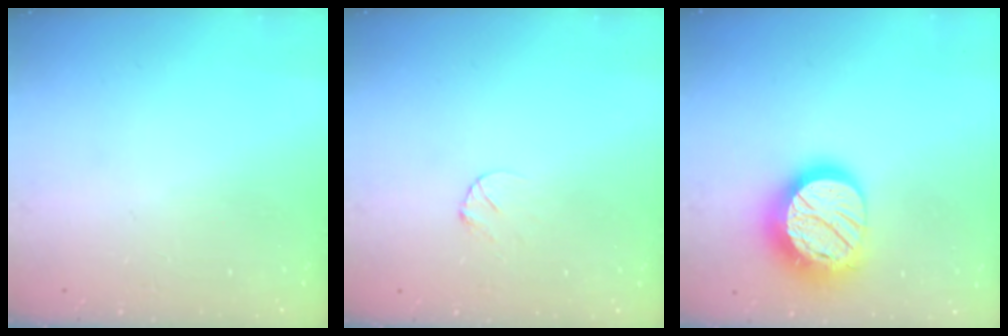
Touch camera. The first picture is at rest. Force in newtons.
{"total": 3.2, "press": 3.2, "slide": 0.5}
{"total": 19.6, "press": 19.6, "slide": 1.5}